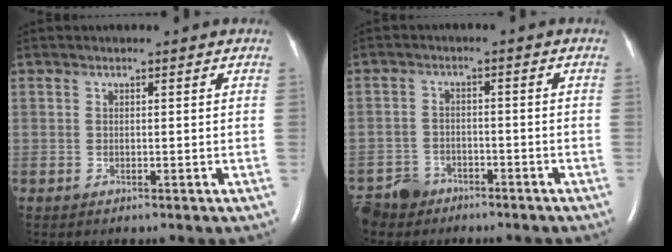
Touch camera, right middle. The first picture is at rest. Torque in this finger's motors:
{"motor_torque": [-0.04, -0.03, -0.03, 0.00]}